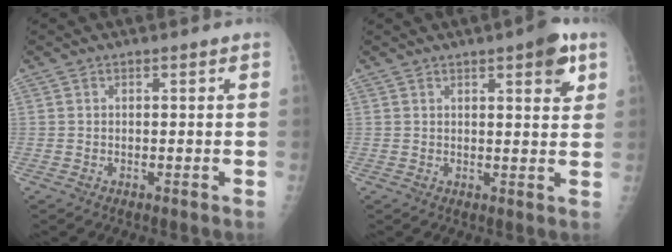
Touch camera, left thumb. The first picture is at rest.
{"total": 6.0, "force": [3.1, 1.7, 4.8], "torque": [-0.051, -0.011, 0.034]}